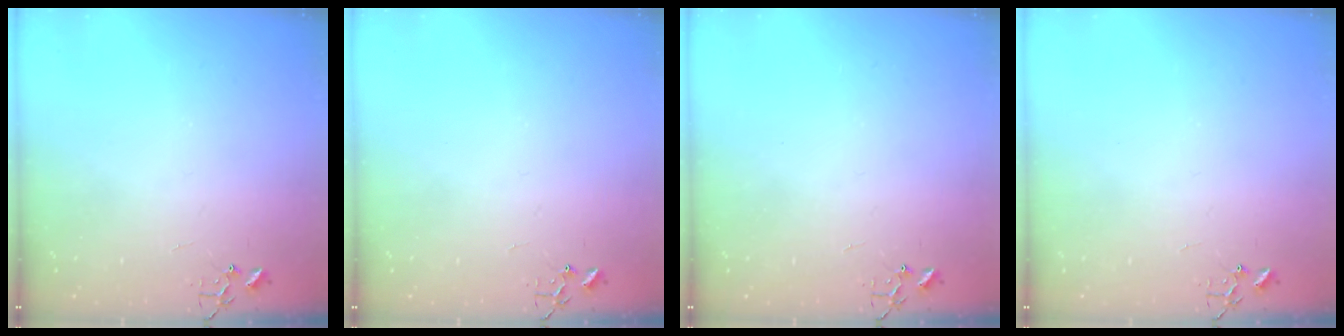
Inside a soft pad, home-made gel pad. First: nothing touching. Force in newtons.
{"total": 0.0}
{"total": 0.0}
{"total": 0.0}